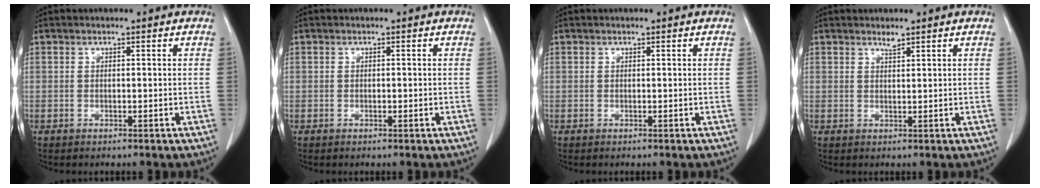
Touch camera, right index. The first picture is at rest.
{"total": 0.7, "force": [-0.2, 0.3, 0.6], "torque": [-0.012, 0.001, -0.002]}
{"total": 0.0}
{"total": 1.2, "force": [1.0, 0.2, 0.6], "torque": [-0.013, -0.001, 0.023]}